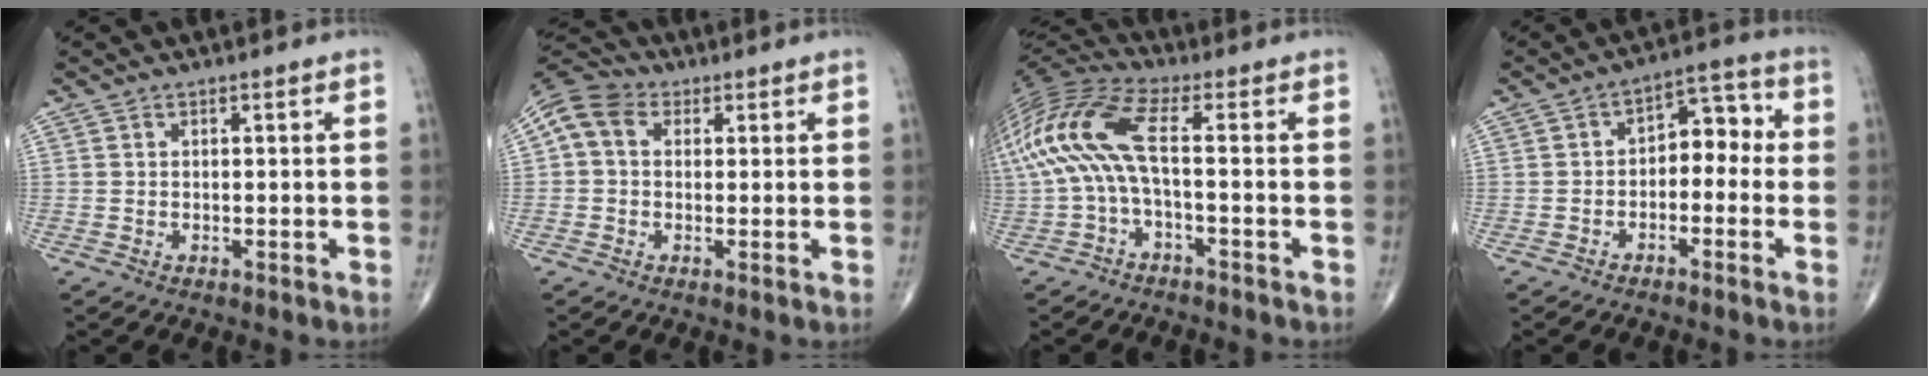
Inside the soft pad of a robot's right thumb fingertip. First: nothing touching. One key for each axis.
{"total": 7.6, "fx": 1.7, "fy": 5.8, "fz": 4.6, "tx": -0.085, "ty": 0.024, "tz": 0.018}
{"total": 14.0, "fx": -0.7, "fy": 4.3, "fz": 13.3, "tx": -0.307, "ty": 0.047, "tz": -0.021}
{"total": 7.0, "fx": -1.1, "fy": 4.6, "fz": 5.1, "tx": -0.042, "ty": 0.042, "tz": -0.031}